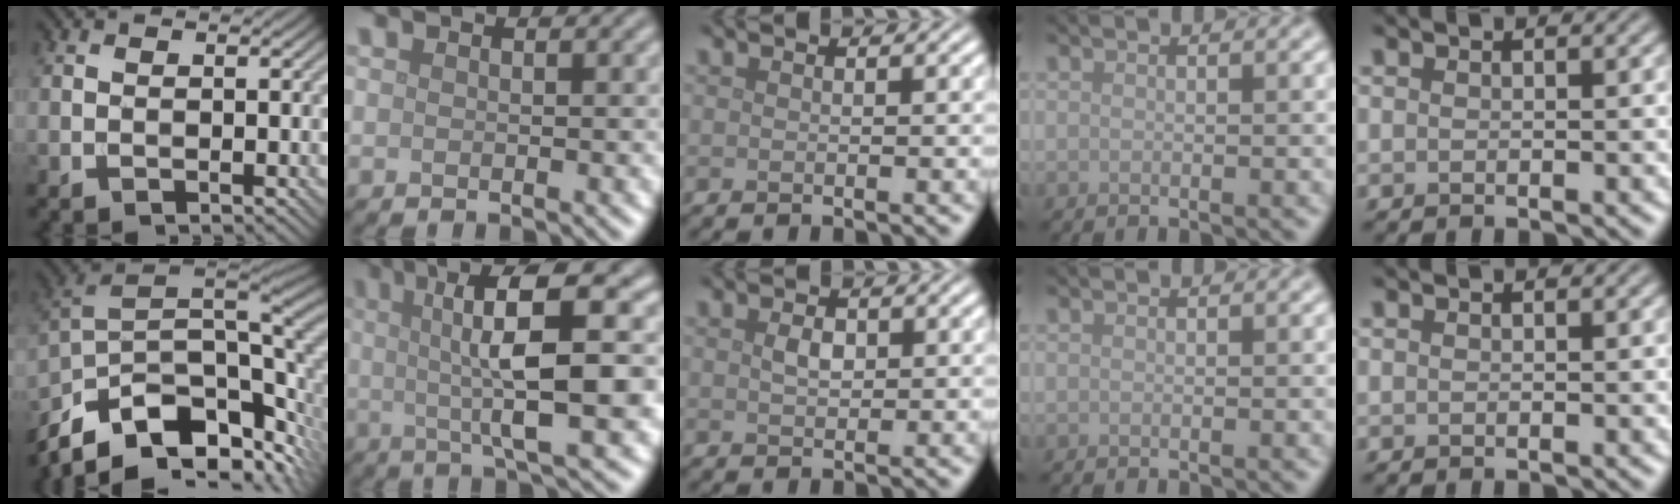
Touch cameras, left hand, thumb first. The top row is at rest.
{"thumb": {"total": 16.8, "force": [-8.7, 8.2, 11.7], "torque": [-0.240, -0.030, -0.139]}, "index": {"total": 12.2, "force": [1.8, 3.2, 11.7], "torque": [-0.156, 0.019, 0.022]}, "middle": {"total": 1.5, "force": [0.3, 1.0, 1.1], "torque": [-0.024, 0.001, 0.006]}}